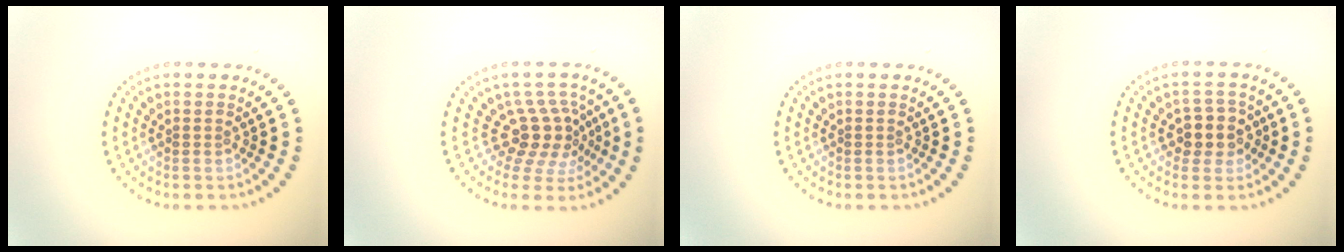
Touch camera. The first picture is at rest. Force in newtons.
{"total": 4.0, "press": 2.8, "slide": 2.8}
{"total": 0.0}
{"total": 2.9, "press": 2.6, "slide": 1.3}